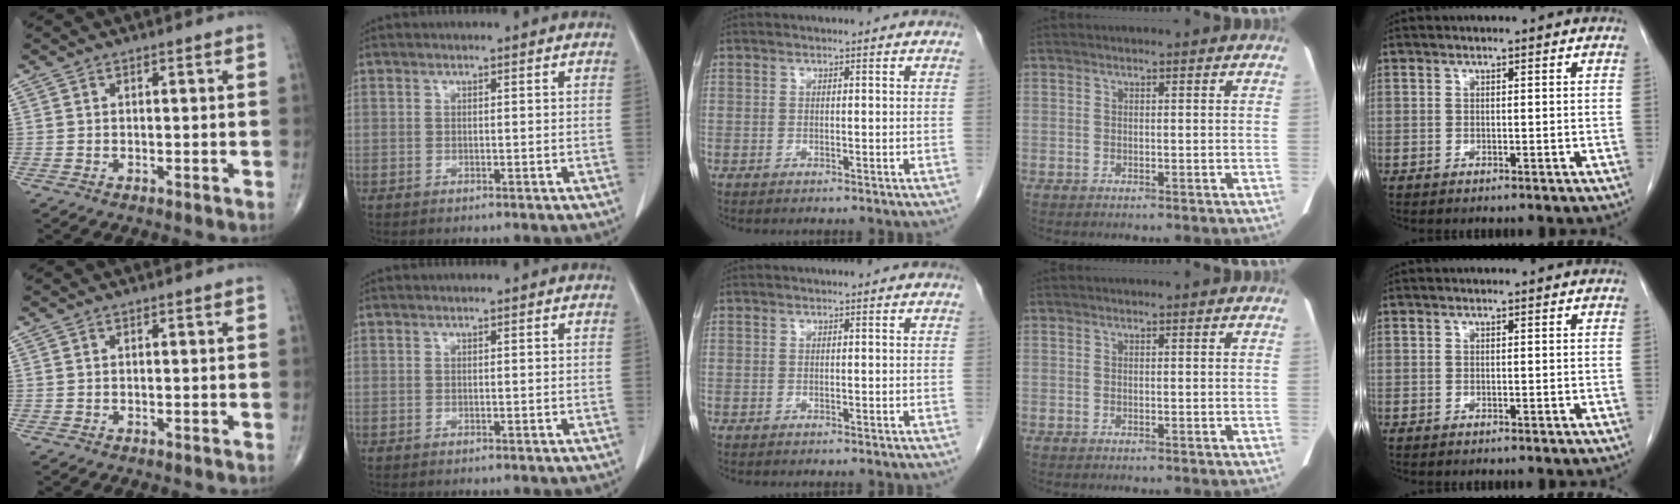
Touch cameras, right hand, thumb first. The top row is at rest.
{}